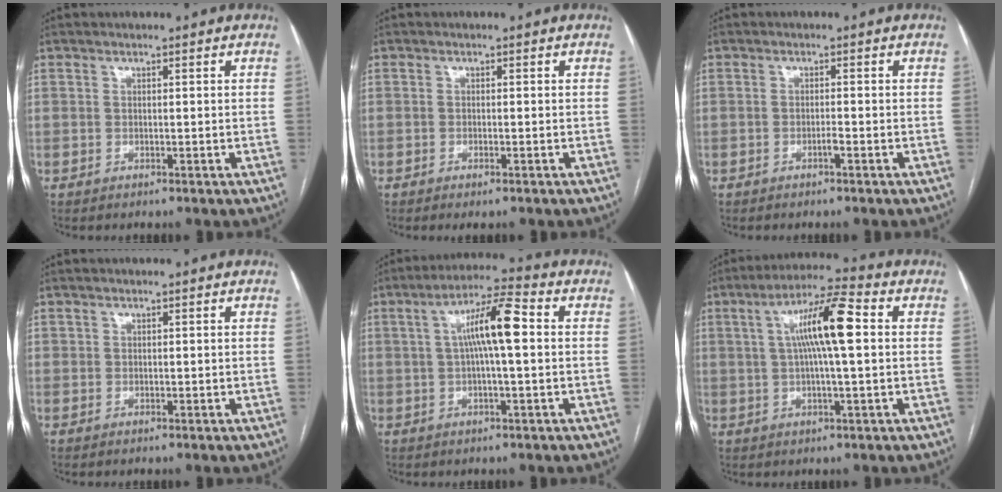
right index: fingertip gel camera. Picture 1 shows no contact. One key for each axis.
{"total": 0.9, "fx": -0.5, "fy": 0.2, "fz": 0.8, "tx": -0.013, "ty": -0.003, "tz": -0.006}
{"total": 0.9, "fx": -0.6, "fy": 0.0, "fz": 0.7, "tx": -0.015, "ty": 0.001, "tz": -0.010}
{"total": 0.7, "fx": 0.4, "fy": 0.6, "fz": 0.2, "tx": 0.006, "ty": -0.001, "tz": 0.005}
{"total": 9.4, "fx": 1.4, "fy": 1.1, "fz": 9.3, "tx": -0.168, "ty": 0.023, "tz": 0.019}
{"total": 10.9, "fx": 2.0, "fy": 1.0, "fz": 10.7, "tx": -0.192, "ty": 0.019, "tz": 0.031}